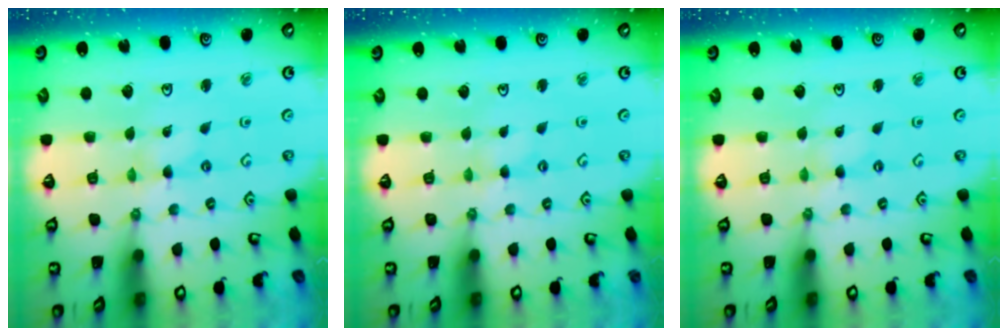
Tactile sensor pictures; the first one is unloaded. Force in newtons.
{"total": 0.8, "press": 0.7, "slide": 0.2}
{"total": 0.0}